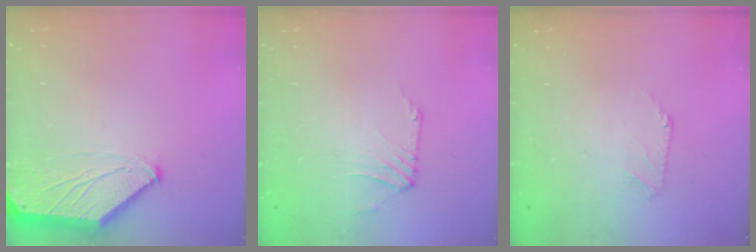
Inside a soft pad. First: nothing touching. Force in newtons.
{"total": 1.0, "press": 0.8, "slide": 0.5}
{"total": 2.3, "press": 2.2, "slide": 0.5}